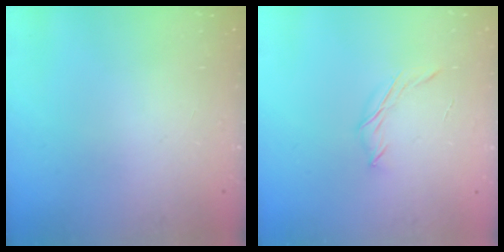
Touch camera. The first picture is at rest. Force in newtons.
{"total": 4.7, "press": 4.6, "slide": 1.0}